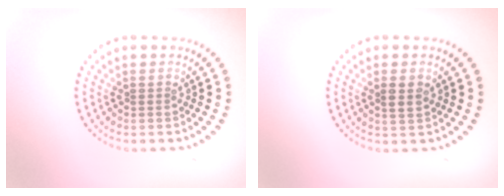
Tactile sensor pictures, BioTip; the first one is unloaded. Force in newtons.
{"total": 1.8, "press": 1.7, "slide": 0.6}